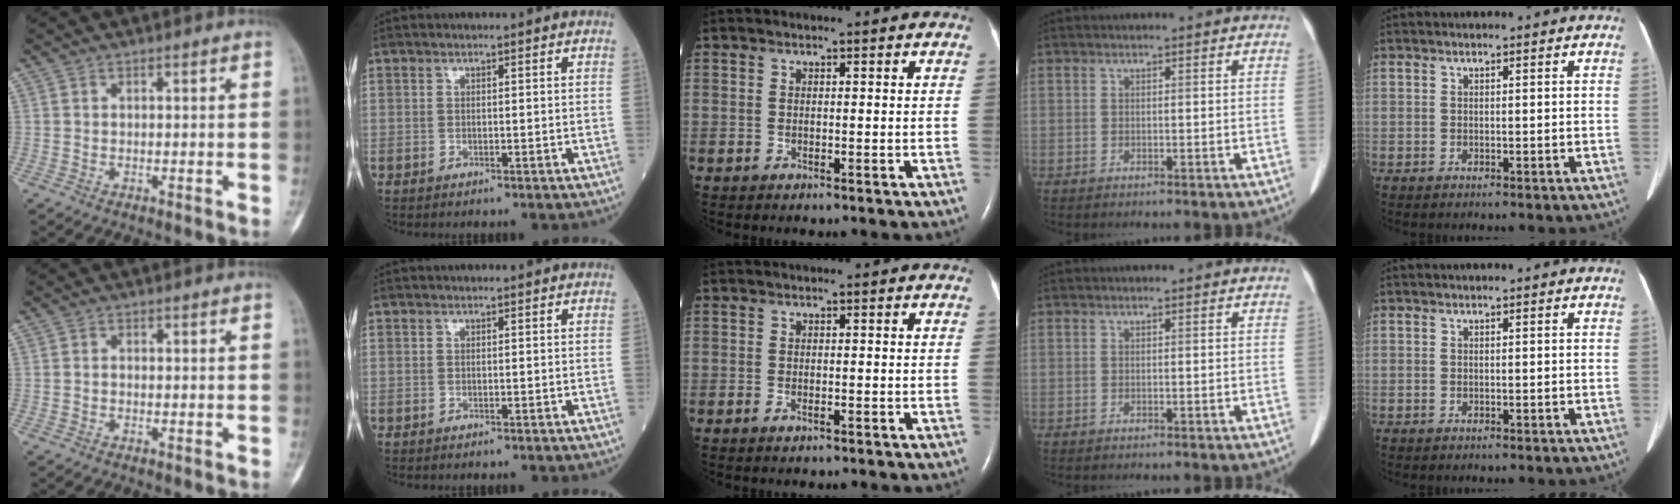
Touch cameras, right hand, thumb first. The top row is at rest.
{"thumb": {"total": 0.6, "force": [-0.2, 0.5, 0.2], "torque": [0.005, 0.003, -0.007]}, "middle": {"total": 0.8, "force": [-0.5, 0.2, 0.7], "torque": [-0.012, 0.000, -0.007]}}